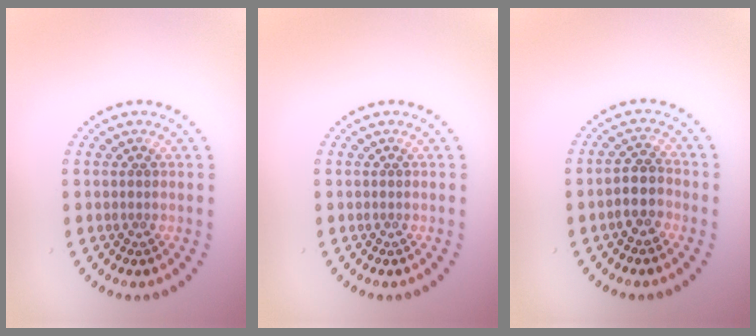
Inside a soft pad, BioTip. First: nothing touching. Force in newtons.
{"total": 0.0}
{"total": 2.7, "press": 2.5, "slide": 1.1}